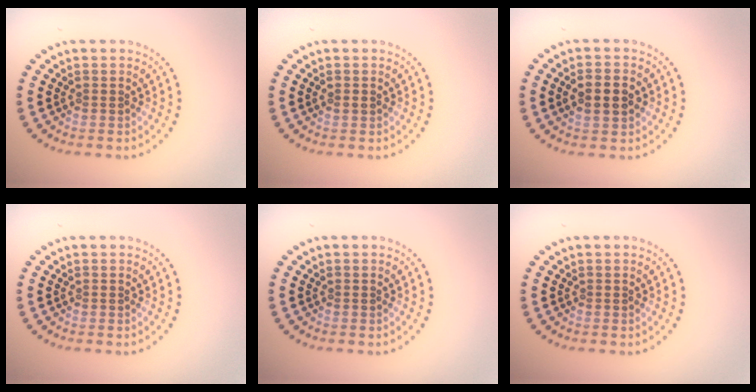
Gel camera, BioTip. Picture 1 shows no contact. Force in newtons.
{"total": 0.8, "press": 0.8, "slide": 0.2}
{"total": 2.7, "press": 2.7, "slide": 0.3}
{"total": 0.0}
{"total": 0.0}
{"total": 0.0}